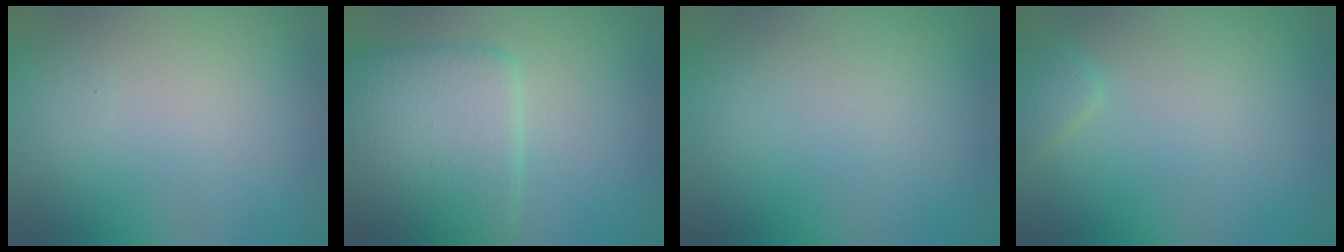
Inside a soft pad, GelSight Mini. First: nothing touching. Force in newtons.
{"total": 6.3, "press": 6.3, "slide": 0.5}
{"total": 0.0}
{"total": 1.3, "press": 1.3, "slide": 0.1}